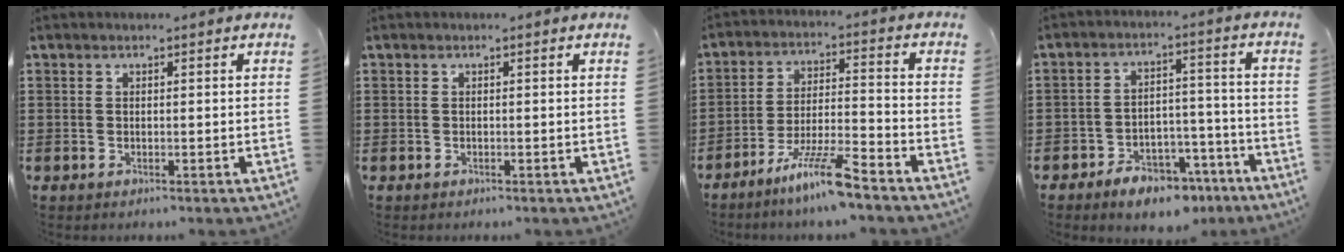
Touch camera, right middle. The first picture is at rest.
{"total": 0.0}
{"total": 8.6, "force": [-6.5, 0.4, 5.6], "torque": [-0.113, -0.005, -0.125]}
{"total": 6.2, "force": [-5.2, 2.4, 2.3], "torque": [-0.034, 0.023, -0.096]}